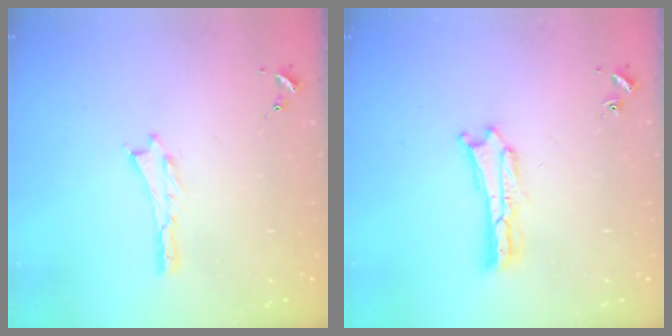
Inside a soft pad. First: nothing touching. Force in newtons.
{"total": 1.2, "press": 1.2, "slide": 0.2}